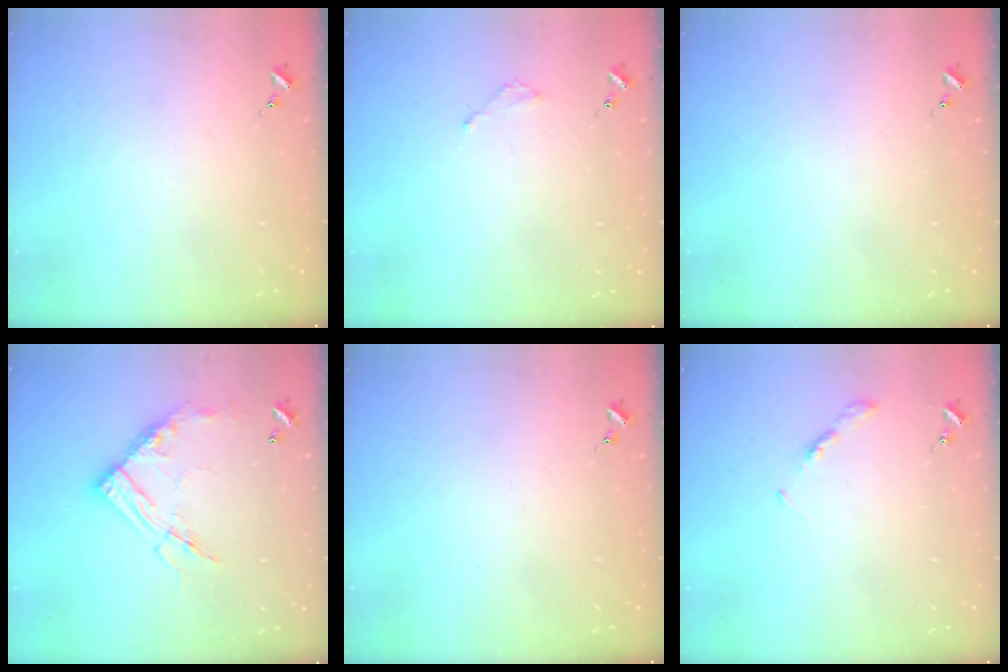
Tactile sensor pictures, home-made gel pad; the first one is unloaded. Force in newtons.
{"total": 2.0, "press": 2.0, "slide": 0.3}
{"total": 0.0}
{"total": 15.2, "press": 15.1, "slide": 1.7}
{"total": 0.0}
{"total": 3.2, "press": 3.2, "slide": 0.4}